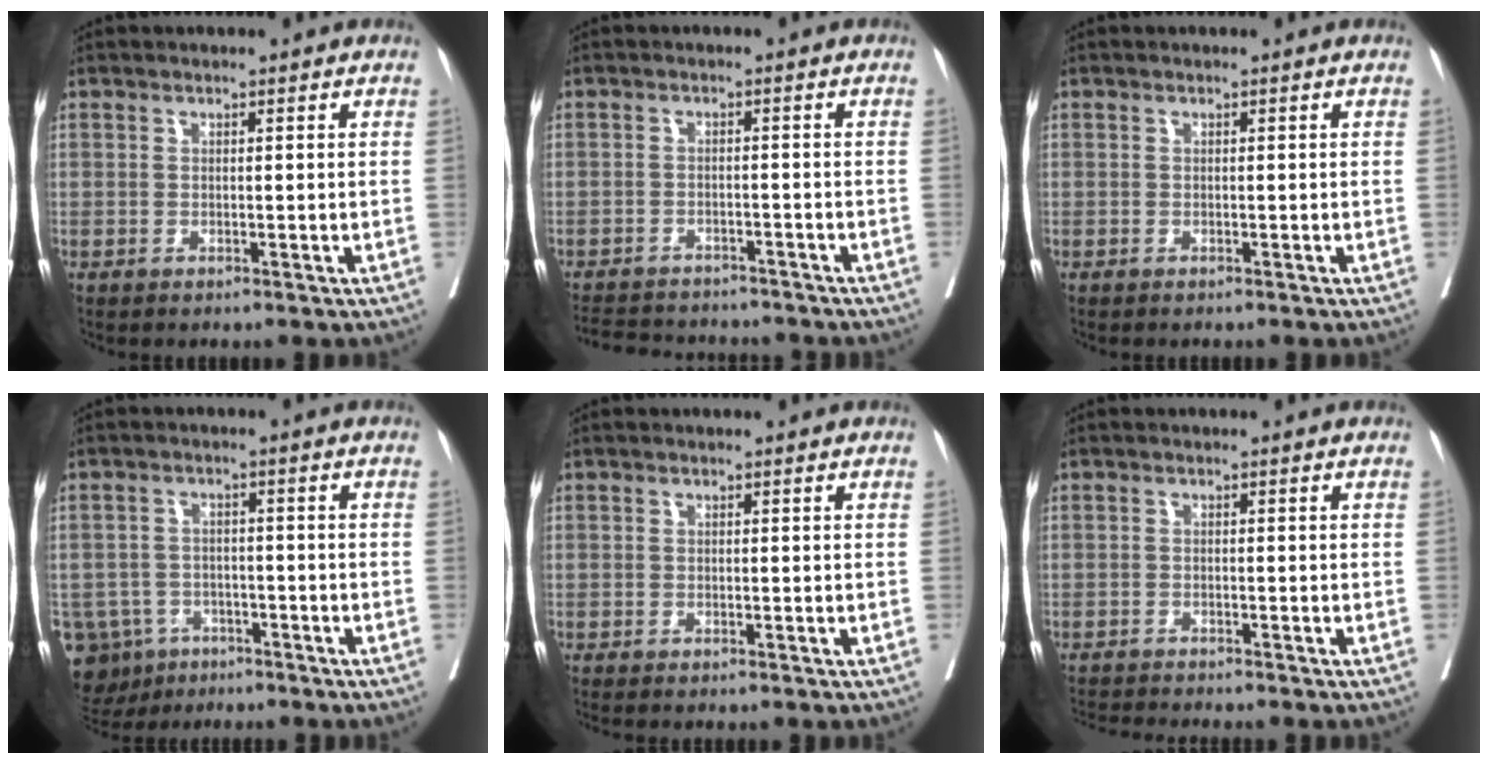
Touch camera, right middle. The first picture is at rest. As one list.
[{"total": 12.6, "force": [-11.5, 3.4, 3.9], "torque": [-0.077, 0.002, -0.150]}, {"total": 0.5, "force": [-0.5, 0.1, 0.2], "torque": [0.001, -0.001, -0.011]}, {"total": 10.5, "force": [-6.1, 8.1, 2.6], "torque": [-0.072, 0.005, -0.087]}, {"total": 1.8, "force": [-1.6, 0.2, 0.8], "torque": [-0.010, -0.002, -0.022]}, {"total": 4.9, "force": [-4.8, -0.6, 1.2], "torque": [-0.013, -0.012, -0.076]}]